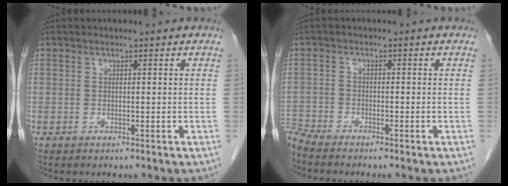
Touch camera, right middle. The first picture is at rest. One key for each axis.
{"total": 3.1, "fx": -3.1, "fy": 0.0, "fz": 0.3, "tx": -0.007, "ty": -0.010, "tz": -0.061}